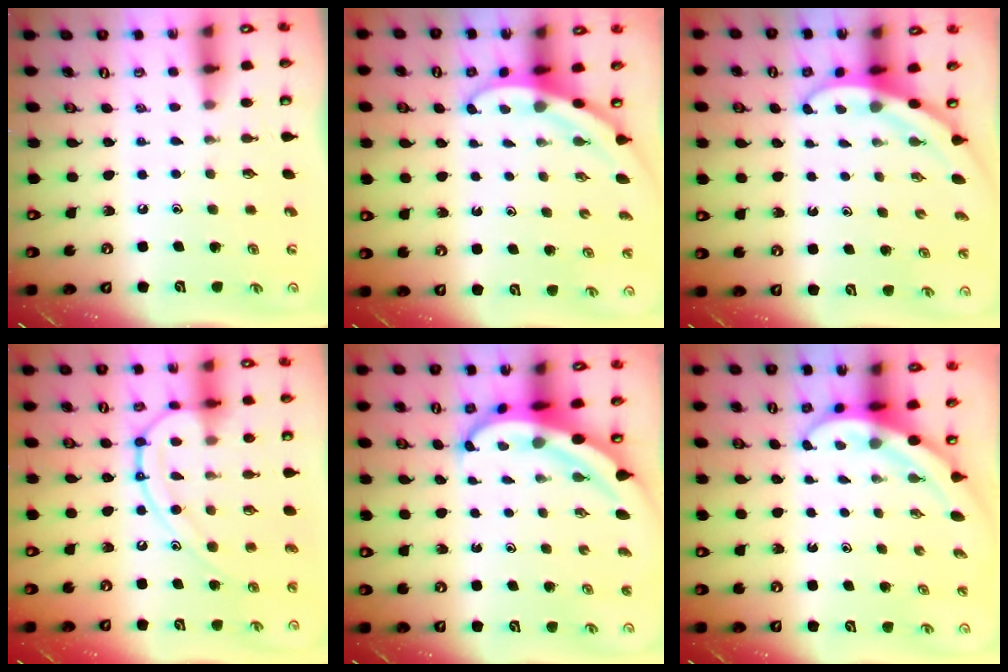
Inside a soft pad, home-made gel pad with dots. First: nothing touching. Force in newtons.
{"total": 3.3, "press": 3.3, "slide": 0.2}
{"total": 3.2, "press": 3.2, "slide": 0.2}
{"total": 12.7, "press": 12.7, "slide": 0.9}
{"total": 6.1, "press": 6.0, "slide": 1.5}
{"total": 4.4, "press": 4.4, "slide": 0.3}